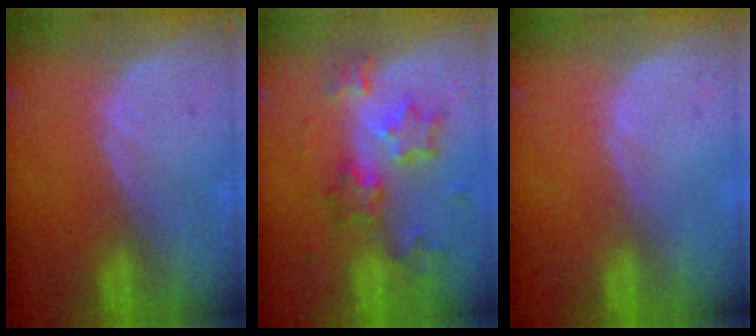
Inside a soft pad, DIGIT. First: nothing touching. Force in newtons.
{"total": 8.3, "press": 7.3, "slide": 4.1}
{"total": 0.0}